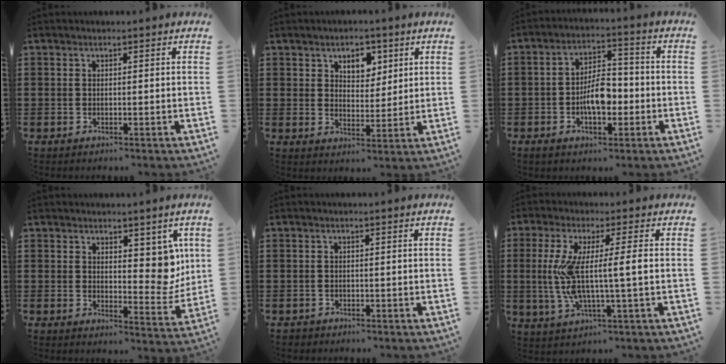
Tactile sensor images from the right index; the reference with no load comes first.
{"total": 4.7, "force": [2.8, 3.2, 2.0], "torque": [-0.038, 0.006, 0.046]}
{"total": 6.7, "force": [-1.6, 3.3, 5.6], "torque": [-0.095, 0.000, -0.036]}
{"total": 6.6, "force": [3.3, 3.9, 4.2], "torque": [-0.050, -0.015, 0.056]}
{"total": 0.7, "force": [-0.6, 0.3, -0.1], "torque": [0.000, 0.004, -0.016]}
{"total": 8.4, "force": [0.2, 0.3, 8.4], "torque": [-0.182, -0.016, -0.010]}